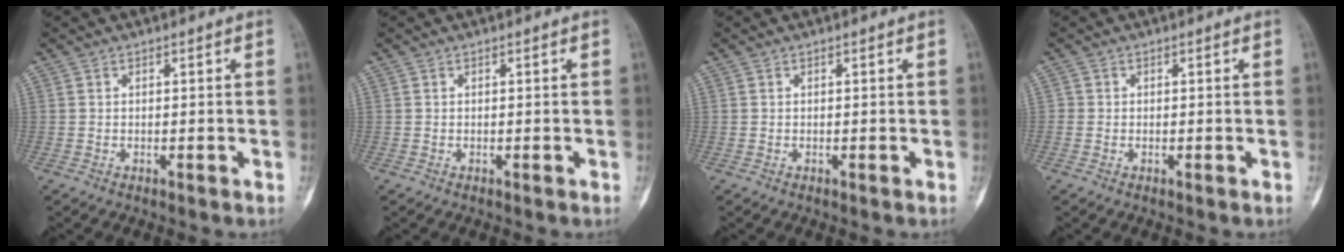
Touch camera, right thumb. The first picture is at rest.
{"total": 0.0}
{"total": 0.0}
{"total": 0.6, "force": [-0.1, 0.6, 0.1], "torque": [0.001, 0.003, -0.005]}